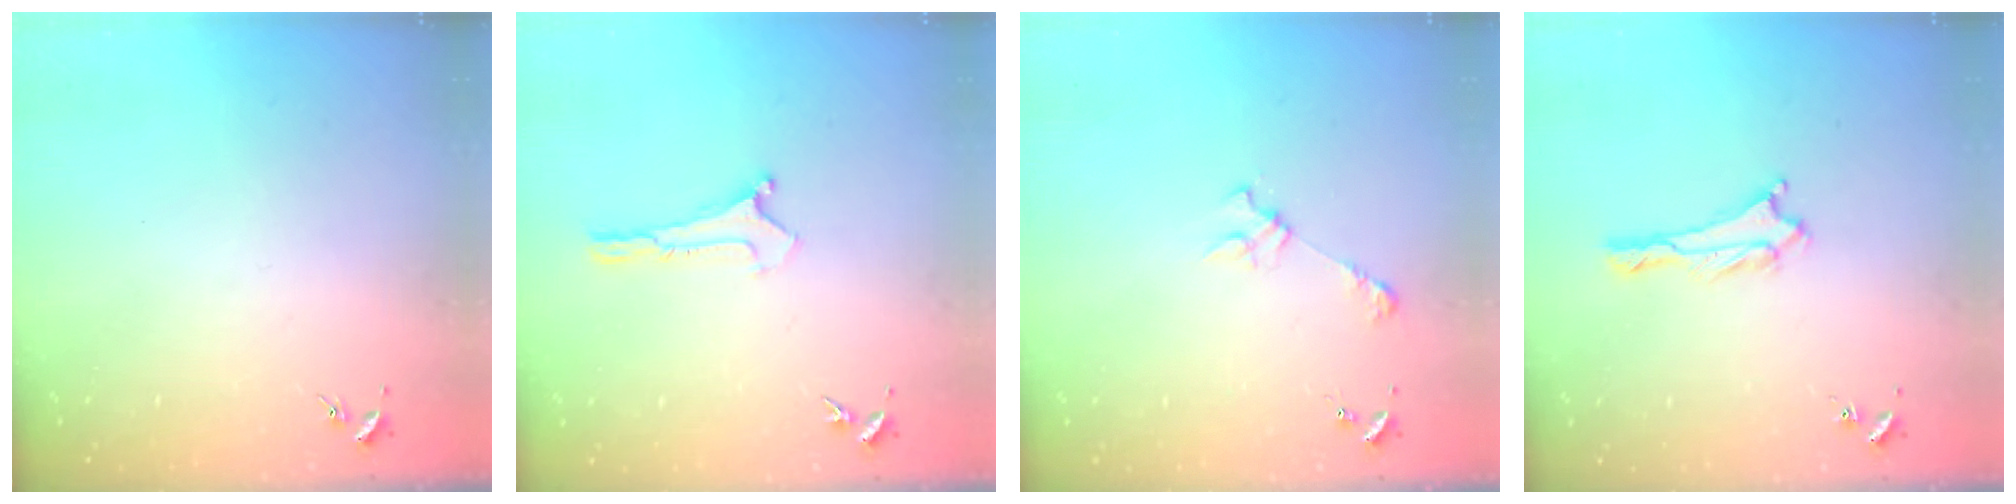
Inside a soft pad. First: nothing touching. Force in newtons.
{"total": 0.0}
{"total": 2.4, "press": 2.4, "slide": 0.3}
{"total": 1.4, "press": 1.4, "slide": 0.2}